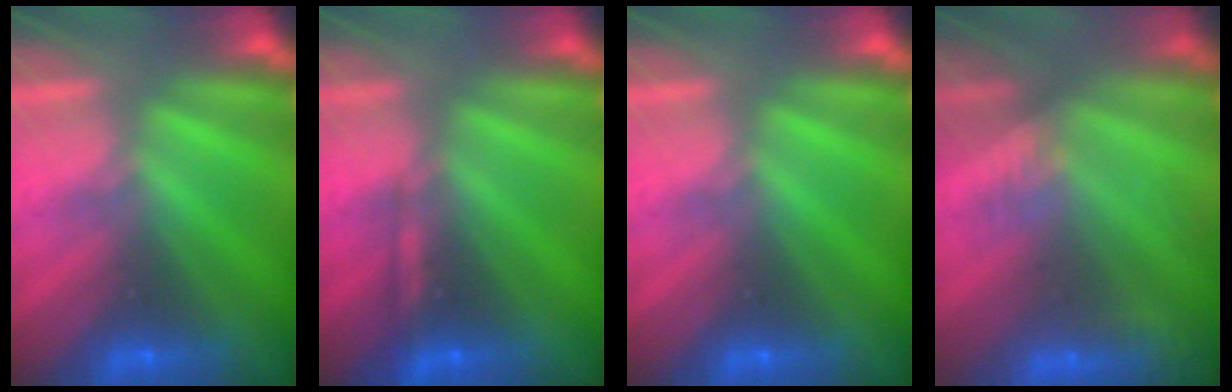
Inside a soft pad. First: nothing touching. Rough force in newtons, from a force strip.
{"total": 2.2}
{"total": 0.0}
{"total": 3.3}